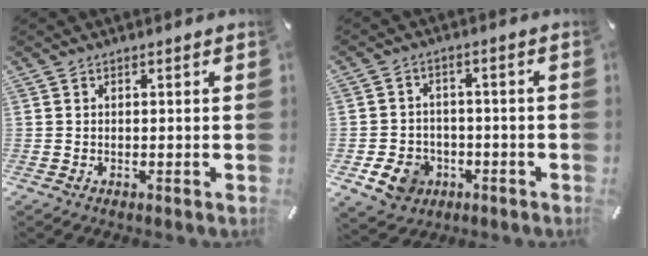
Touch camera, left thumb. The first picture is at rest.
{"total": 8.0, "force": [-3.2, 6.8, 3.0], "torque": [-0.060, 0.017, -0.059]}